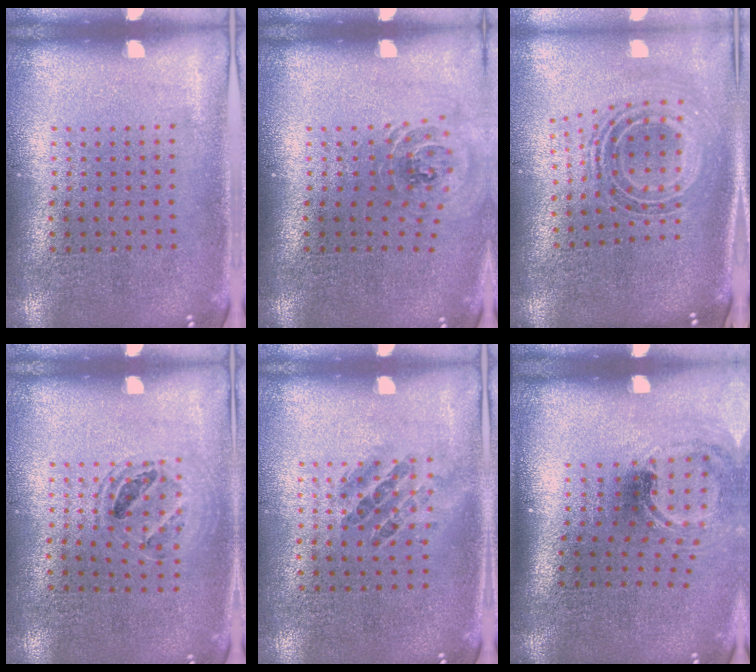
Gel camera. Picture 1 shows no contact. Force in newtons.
{"total": 1.1, "press": 1.1, "slide": 0.2}
{"total": 1.2, "press": 1.0, "slide": 0.7}
{"total": 1.1, "press": 1.1, "slide": 0.4}
{"total": 0.9, "press": 0.8, "slide": 0.5}
{"total": 1.5, "press": 1.1, "slide": 0.9}